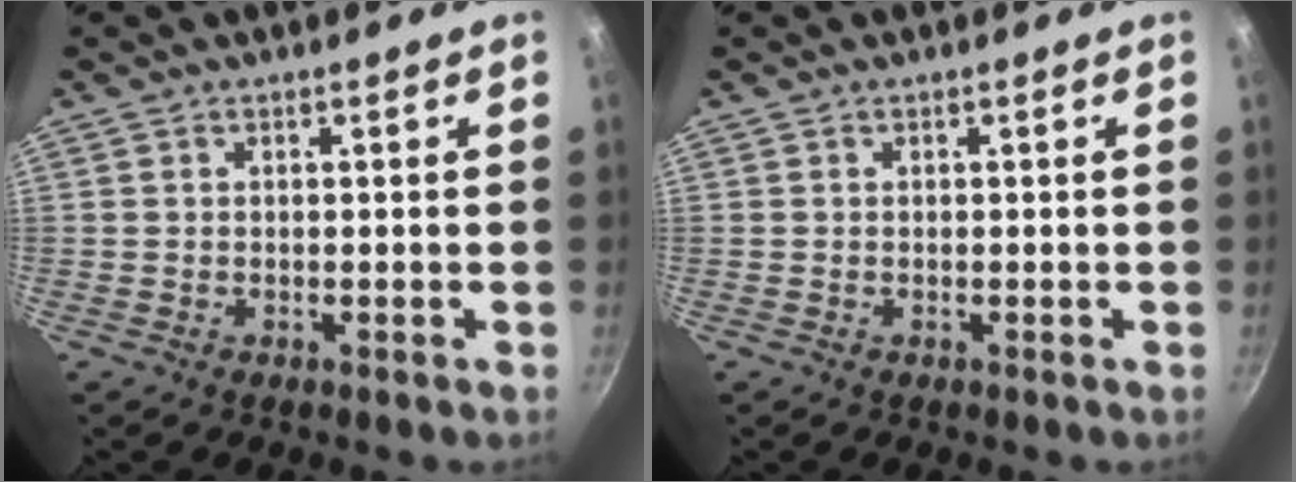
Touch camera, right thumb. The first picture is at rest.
{"total": 0.0}